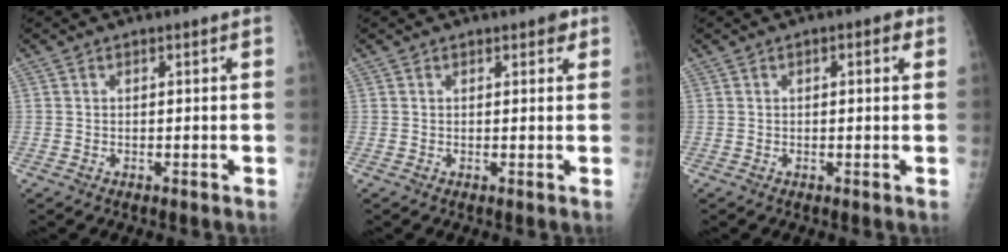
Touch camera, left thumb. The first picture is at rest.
{"total": 1.9, "force": [1.1, 1.0, 1.2], "torque": [-0.003, -0.002, 0.011]}
{"total": 2.7, "force": [0.9, 1.1, 2.3], "torque": [-0.026, 0.004, 0.006]}